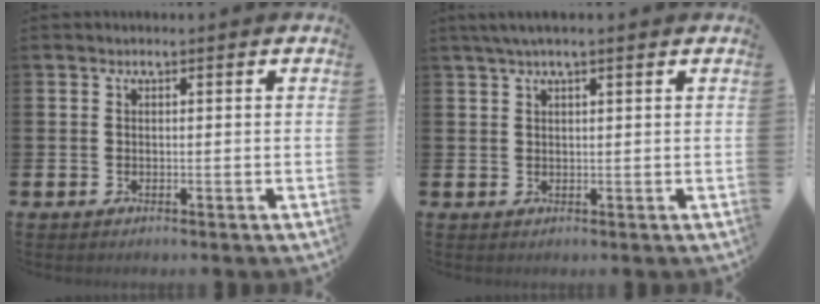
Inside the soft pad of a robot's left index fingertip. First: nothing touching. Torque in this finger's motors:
{"motor_torque": [0.63, -1.05, 0.23, 0.11]}